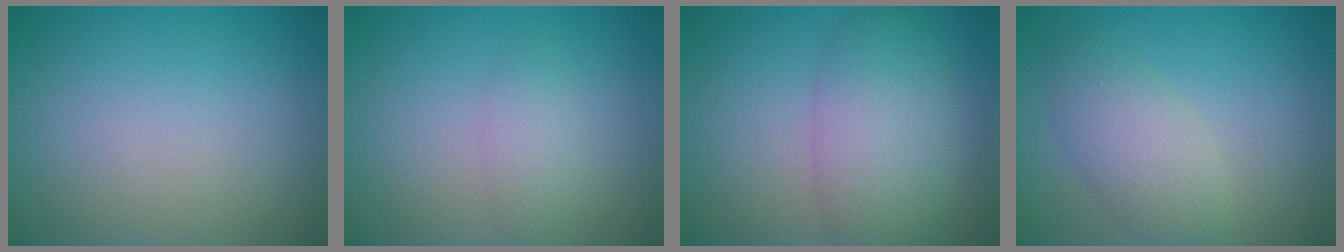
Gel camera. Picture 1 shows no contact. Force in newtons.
{"total": 1.8, "press": 1.8, "slide": 0.0}
{"total": 5.9, "press": 5.9, "slide": 0.4}
{"total": 3.5, "press": 3.5, "slide": 0.2}